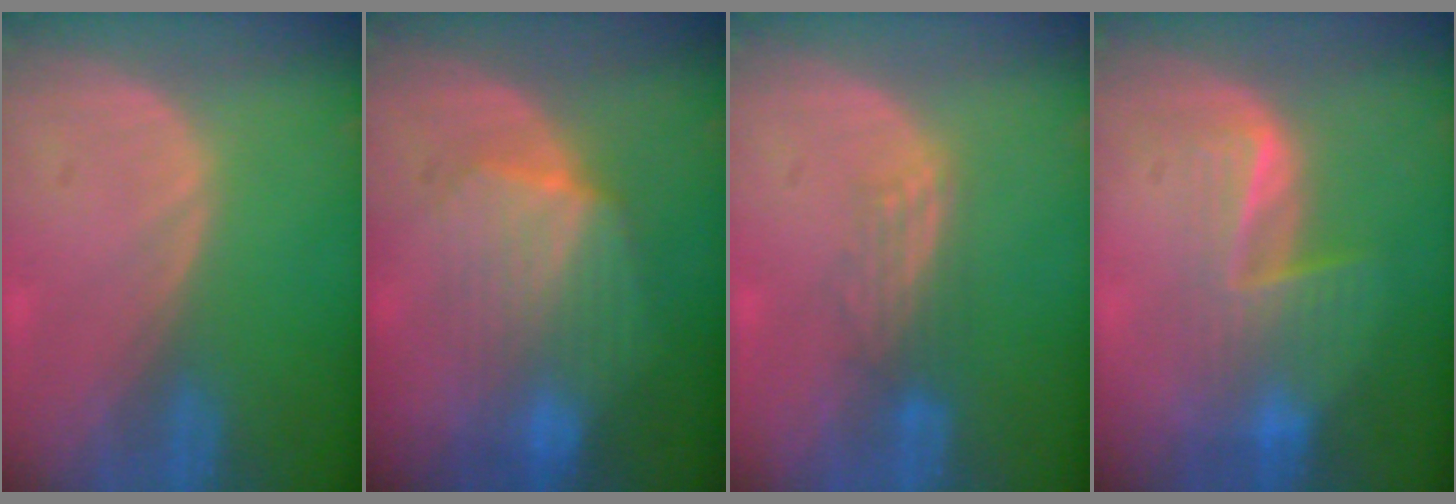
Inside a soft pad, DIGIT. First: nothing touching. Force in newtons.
{"total": 7.2, "press": 7.1, "slide": 0.4}
{"total": 2.8, "press": 2.7, "slide": 0.6}
{"total": 6.7, "press": 6.3, "slide": 2.3}